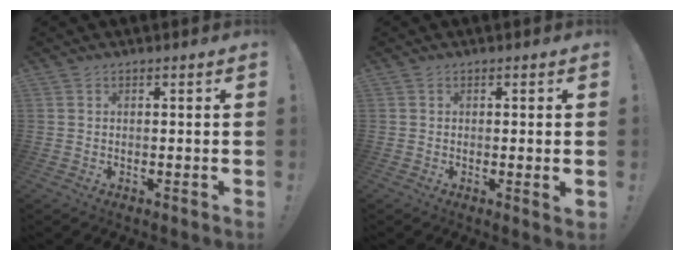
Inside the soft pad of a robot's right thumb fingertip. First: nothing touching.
{"total": 1.8, "force": [0.2, 0.0, 1.8], "torque": [-0.019, -0.006, 0.002]}